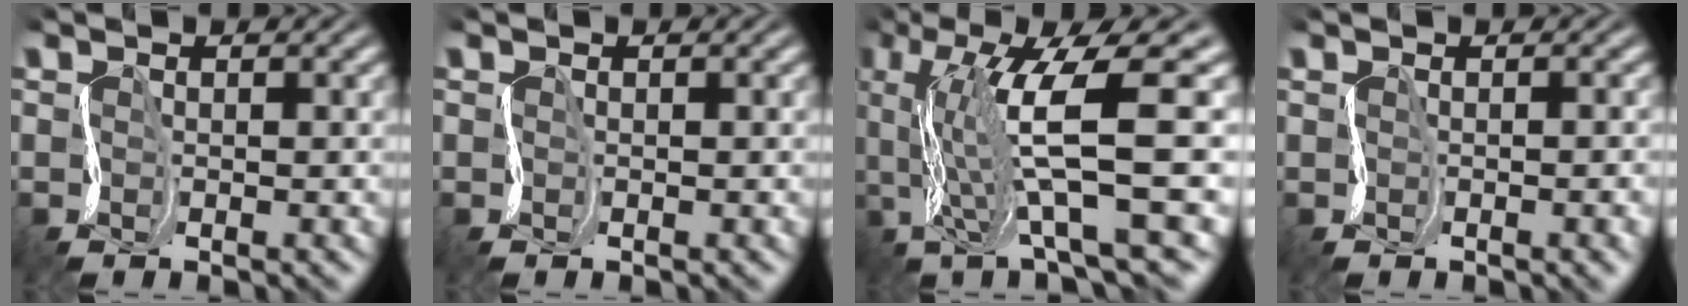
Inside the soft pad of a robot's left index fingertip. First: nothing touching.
{"total": 0.0}
{"total": 10.9, "force": [1.1, 2.4, 10.5], "torque": [-0.187, 0.012, 0.031]}
{"total": 3.5, "force": [0.0, 1.6, 3.1], "torque": [-0.018, 0.009, 0.004]}